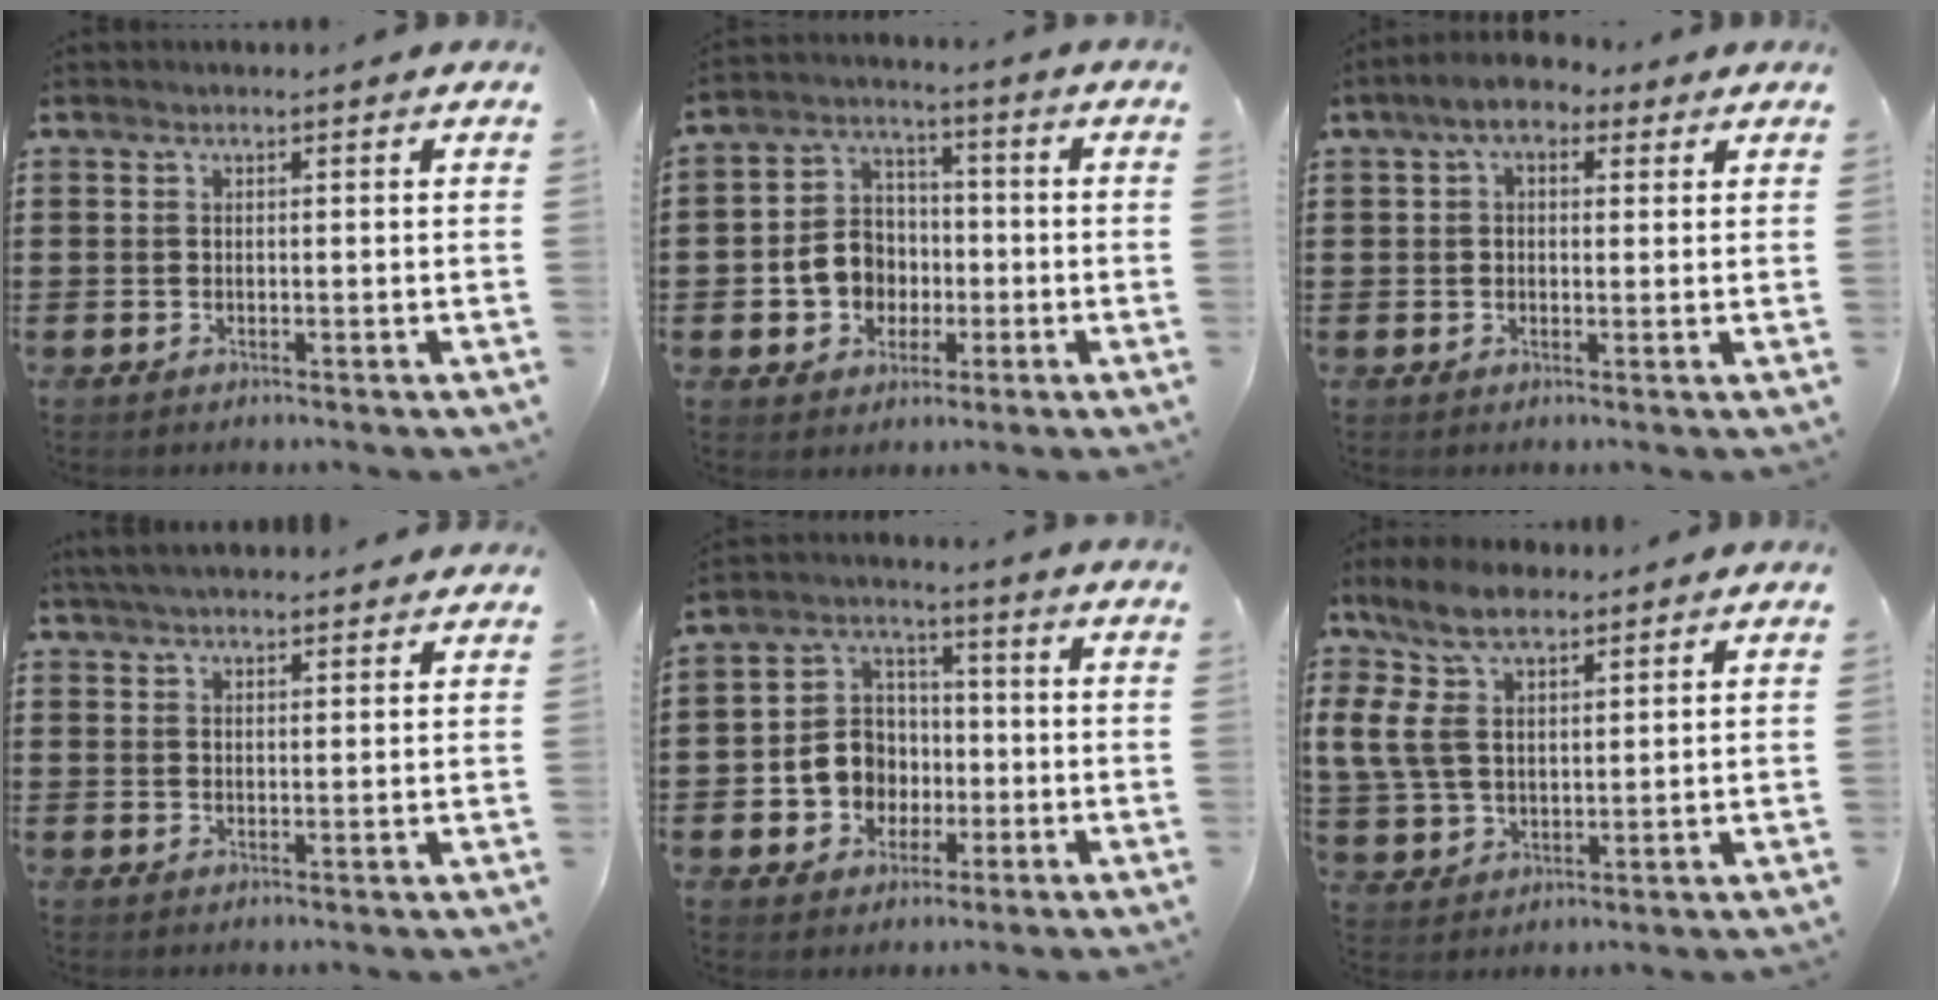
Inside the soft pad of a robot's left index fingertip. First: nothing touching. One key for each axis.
{"total": 7.5, "fx": -1.5, "fy": 6.7, "fz": 2.8, "tx": -0.074, "ty": 0.018, "tz": -0.030}
{"total": 4.9, "fx": 3.0, "fy": 2.3, "fz": 3.0, "tx": -0.061, "ty": 0.005, "tz": 0.052}
{"total": 3.8, "fx": 3.7, "fy": 0.2, "fz": 1.0, "tx": -0.029, "ty": -0.004, "tz": 0.068}
{"total": 7.8, "fx": -1.7, "fy": 7.2, "fz": 2.5, "tx": -0.080, "ty": 0.021, "tz": -0.028}
{"total": 11.1, "fx": 6.4, "fy": 5.8, "fz": 6.9, "tx": -0.173, "ty": 0.001, "tz": 0.117}